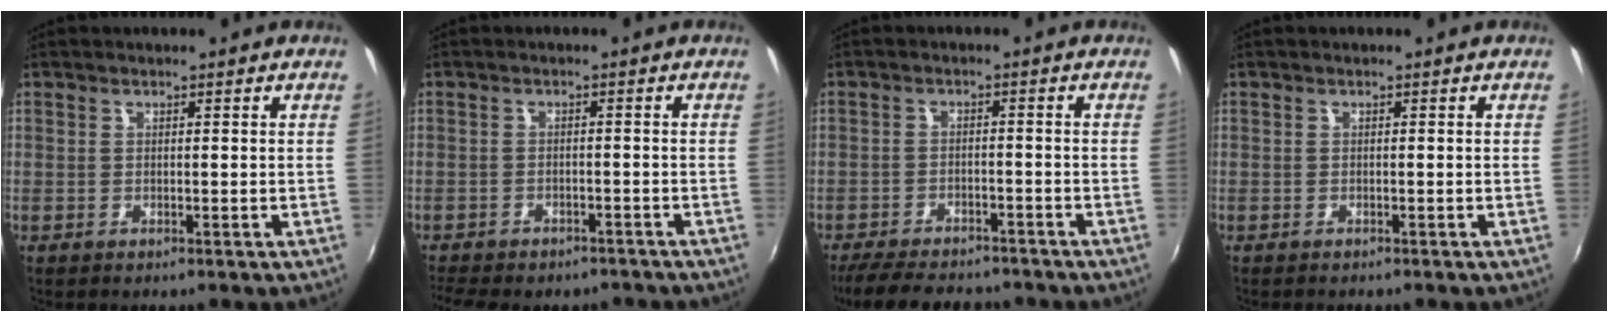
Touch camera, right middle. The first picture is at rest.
{"total": 10.5, "force": [-8.7, 4.0, 4.3], "torque": [-0.103, -0.024, -0.124]}
{"total": 12.3, "force": [-10.4, 4.1, 5.2], "torque": [-0.120, -0.018, -0.156]}
{"total": 0.6, "force": [-0.5, 0.1, 0.2], "torque": [-0.004, -0.003, -0.010]}